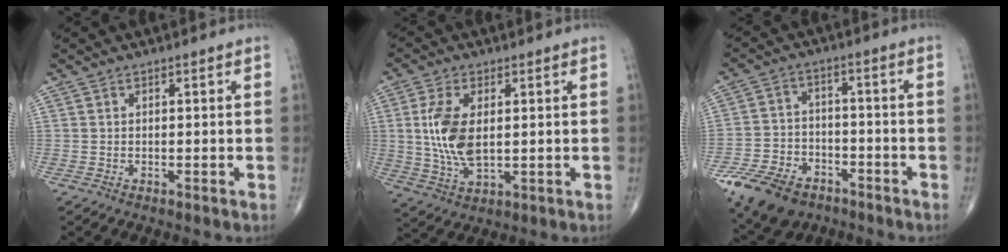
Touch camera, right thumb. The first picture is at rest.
{"total": 10.2, "force": [1.2, 5.2, 8.7], "torque": [-0.184, -0.012, 0.030]}
{"total": 13.4, "force": [-8.3, 8.4, 6.4], "torque": [-0.117, 0.034, -0.144]}